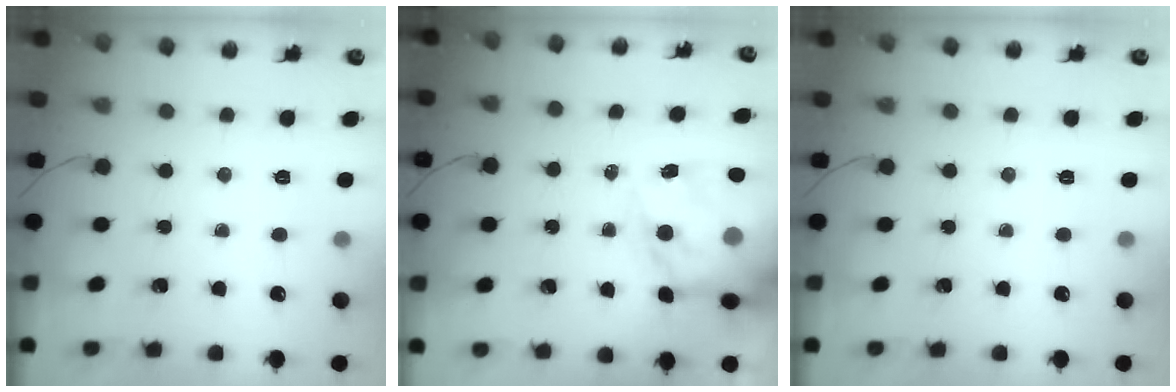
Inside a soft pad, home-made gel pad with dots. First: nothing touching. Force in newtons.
{"total": 16.0, "press": 15.4, "slide": 4.1}
{"total": 0.0}